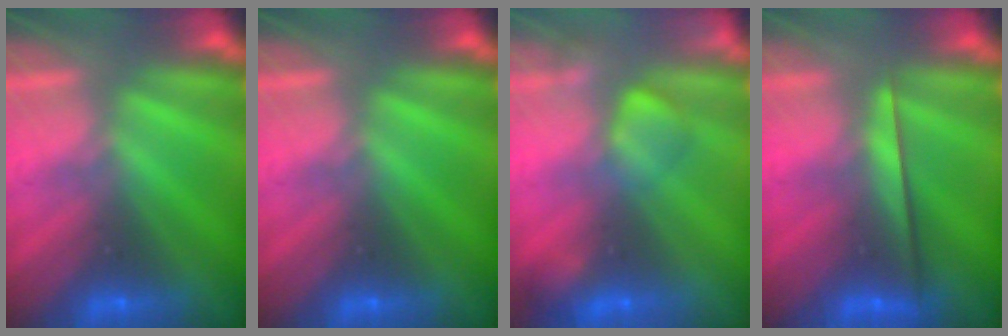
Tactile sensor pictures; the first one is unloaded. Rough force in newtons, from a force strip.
{"total": 0.0}
{"total": 2.4}
{"total": 2.3}